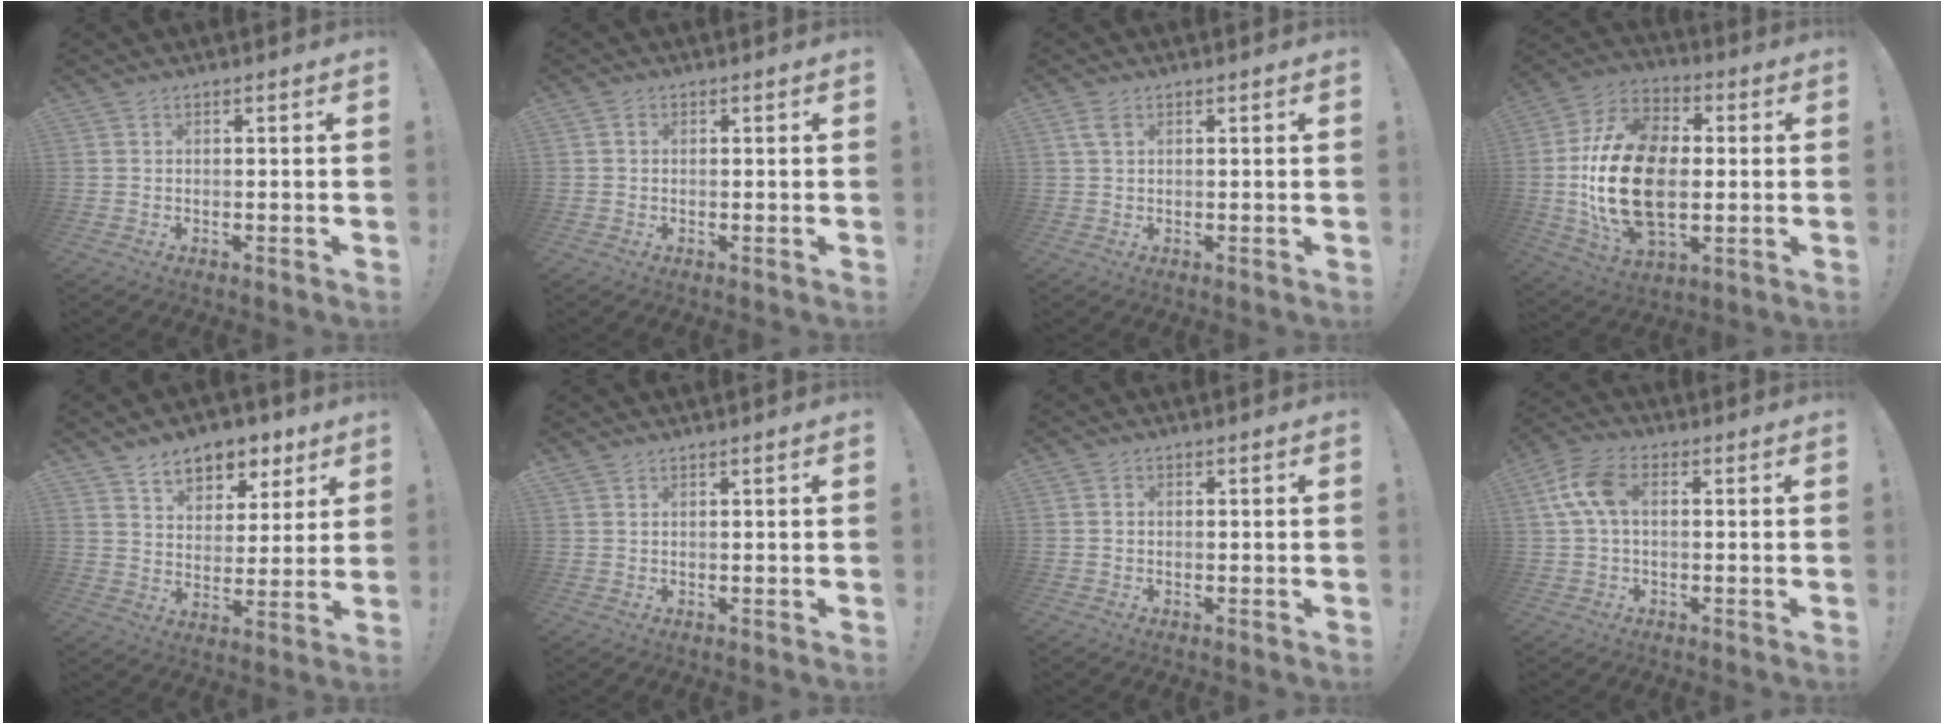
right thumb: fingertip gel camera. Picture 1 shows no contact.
{"total": 1.1, "force": [-0.1, 1.0, 0.4], "torque": [-0.009, 0.004, -0.001]}
{"total": 3.2, "force": [1.5, 1.8, 2.2], "torque": [-0.040, 0.003, 0.028]}
{"total": 25.1, "force": [-1.2, 15.9, 19.4], "torque": [-0.369, 0.011, -0.011]}
{"total": 9.5, "force": [6.5, 6.0, 3.4], "torque": [-0.039, -0.048, 0.120]}
{"total": 1.0, "force": [0.9, 0.1, 0.3], "torque": [0.000, -0.003, 0.016]}
{"total": 0.9, "force": [-0.1, 0.8, 0.4], "torque": [0.000, 0.000, -0.003]}
{"total": 8.9, "force": [1.4, 5.2, 7.1], "torque": [-0.141, 0.010, 0.027]}